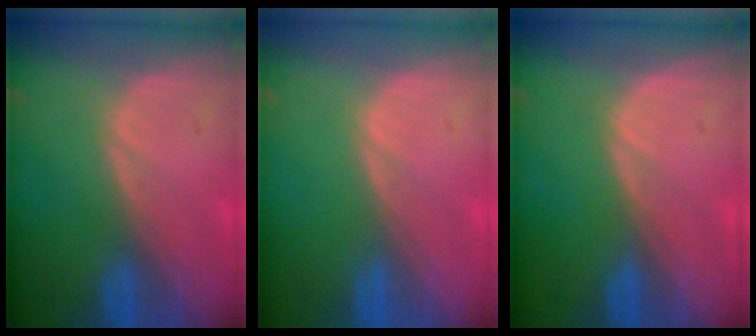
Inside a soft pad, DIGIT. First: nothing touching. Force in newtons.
{"total": 0.0}
{"total": 0.0}